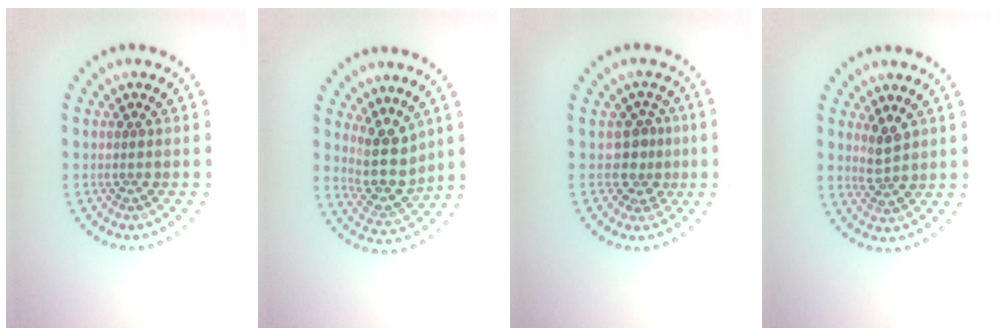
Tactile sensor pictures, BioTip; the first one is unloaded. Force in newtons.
{"total": 4.2, "press": 3.5, "slide": 2.2}
{"total": 2.6, "press": 2.0, "slide": 1.6}
{"total": 2.1, "press": 1.9, "slide": 0.8}